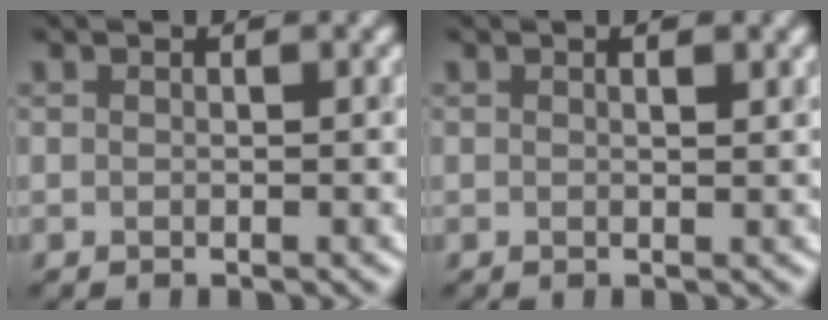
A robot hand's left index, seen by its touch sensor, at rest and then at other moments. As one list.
[{"total": 1.1, "force": [0.6, 0.2, 0.9], "torque": [-0.009, -0.002, 0.005]}]